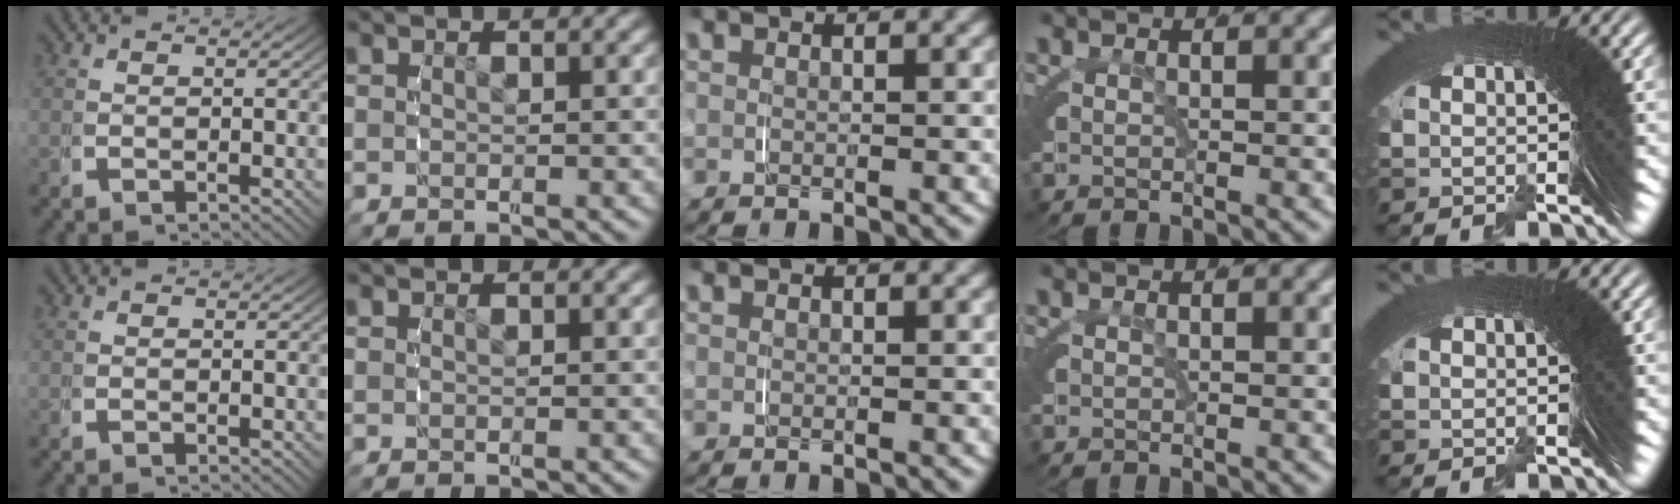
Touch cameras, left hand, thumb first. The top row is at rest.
{}